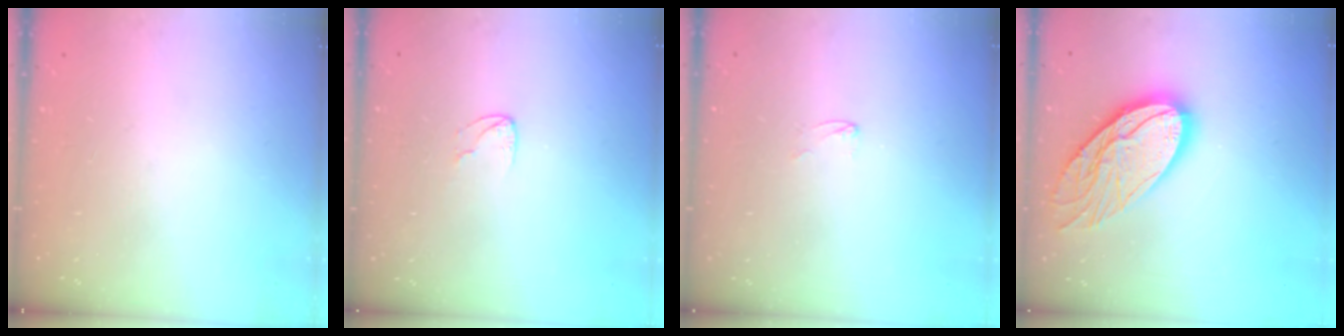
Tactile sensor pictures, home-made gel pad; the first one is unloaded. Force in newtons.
{"total": 3.3, "press": 3.3, "slide": 0.3}
{"total": 1.7, "press": 1.6, "slide": 0.1}
{"total": 18.4, "press": 18.3, "slide": 1.8}